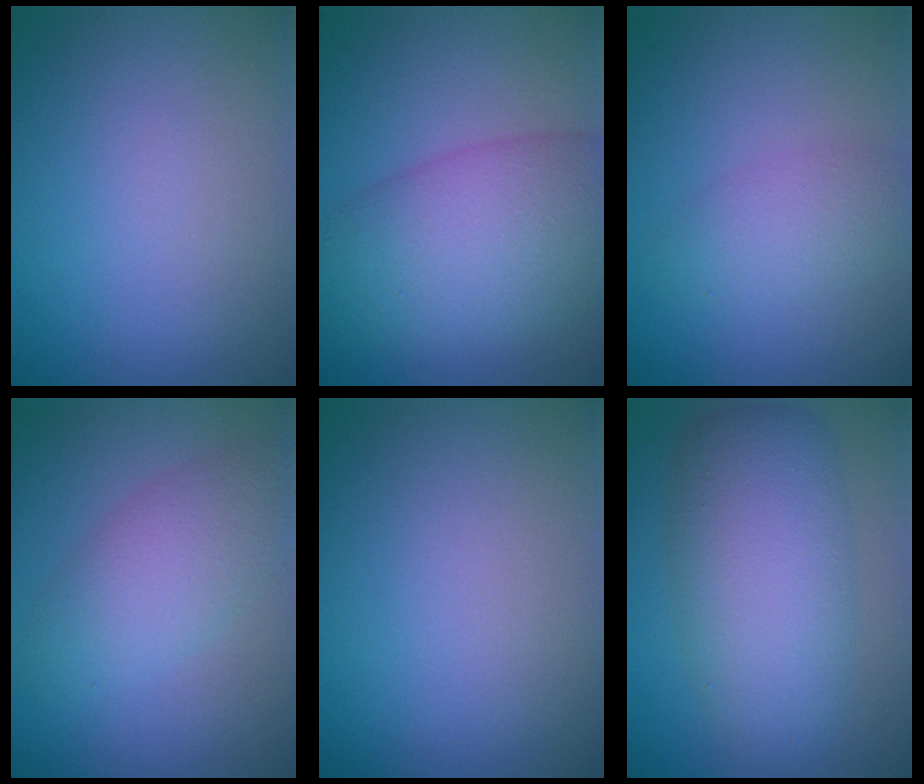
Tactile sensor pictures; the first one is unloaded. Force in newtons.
{"total": 8.5, "press": 8.5, "slide": 0.2}
{"total": 1.9, "press": 1.9, "slide": 0.1}
{"total": 4.3, "press": 4.3, "slide": 0.1}
{"total": 0.0}
{"total": 7.9, "press": 7.9, "slide": 0.0}